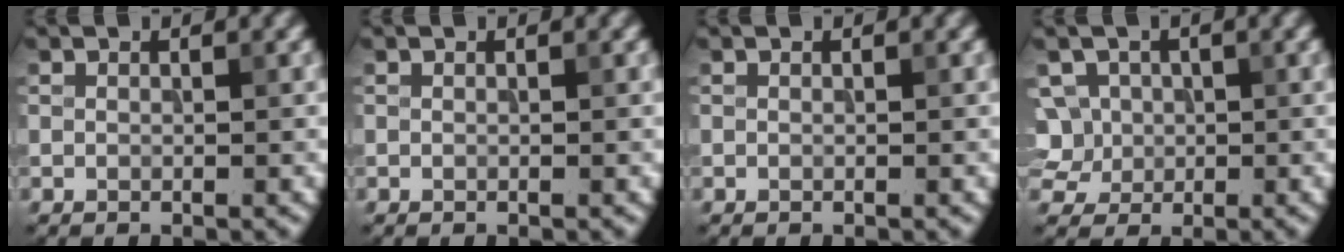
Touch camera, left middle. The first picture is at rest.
{"total": 0.0}
{"total": 0.0}
{"total": 5.2, "force": [0.8, 4.6, 2.2], "torque": [-0.041, 0.027, 0.011]}